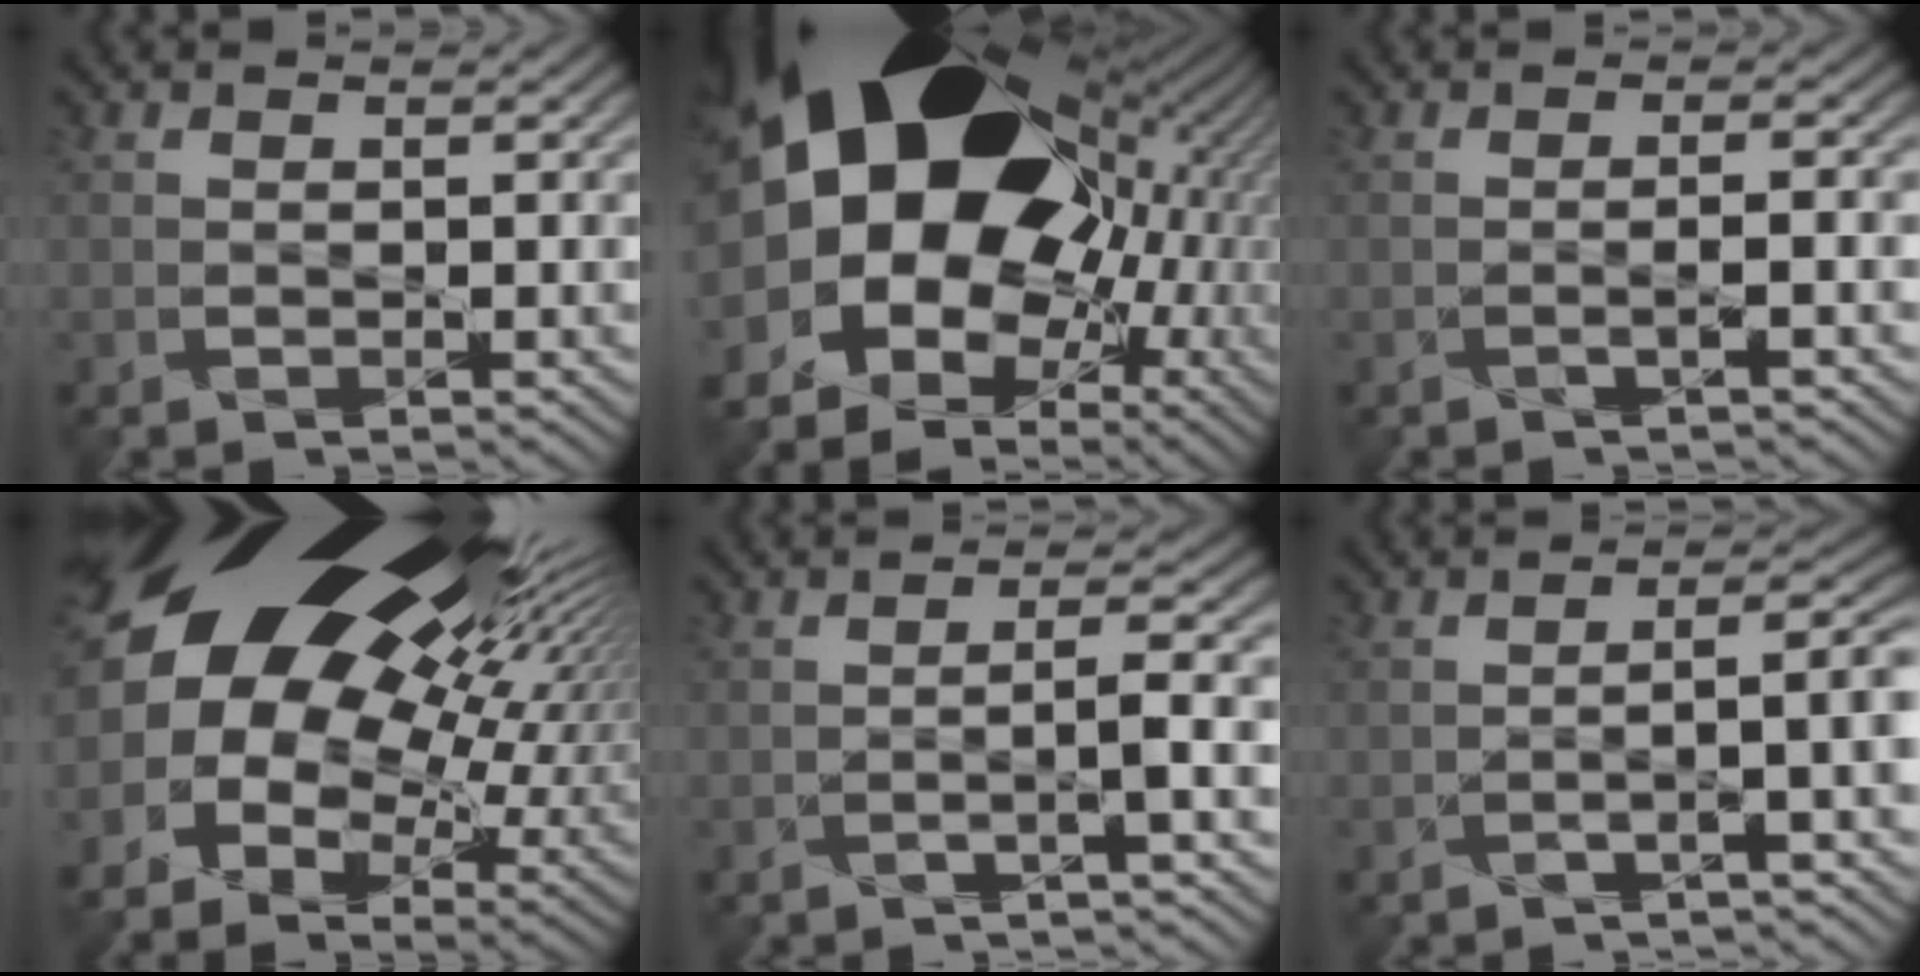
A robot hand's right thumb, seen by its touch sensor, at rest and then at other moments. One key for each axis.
{"total": 22.7, "fx": 4.6, "fy": 17.2, "fz": 14.1, "tx": -0.269, "ty": -0.024, "tz": 0.094}
{"total": 1.4, "fx": -0.6, "fy": 0.2, "fz": 1.2, "tx": -0.015, "ty": 0.009, "tz": -0.021}
{"total": 20.5, "fx": 7.3, "fy": 12.6, "fz": 14.4, "tx": -0.259, "ty": 0.008, "tz": 0.141}
{"total": 2.7, "fx": -1.1, "fy": 0.3, "fz": 2.4, "tx": -0.030, "ty": 0.010, "tz": -0.039}
{"total": 3.9, "fx": -1.3, "fy": 1.0, "fz": 3.5, "tx": -0.039, "ty": 0.012, "tz": -0.040}